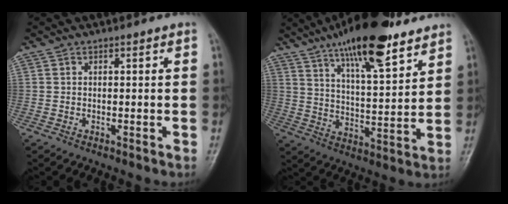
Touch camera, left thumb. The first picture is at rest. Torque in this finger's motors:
{"motor_torque": [1.01, -0.27, 1.53, -1.24, 0.27]}